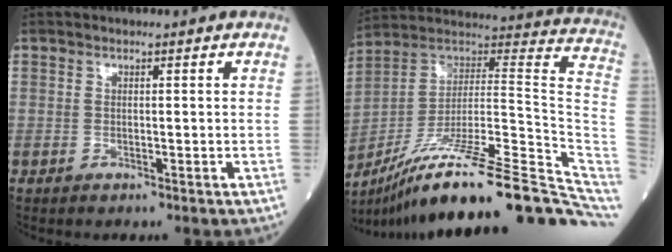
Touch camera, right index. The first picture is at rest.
{"total": 31.1, "force": [-21.9, 4.4, 21.5], "torque": [-0.233, 0.020, -0.337]}